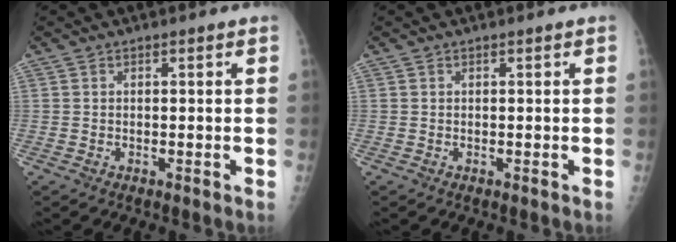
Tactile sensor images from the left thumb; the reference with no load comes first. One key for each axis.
{"total": 0.0}